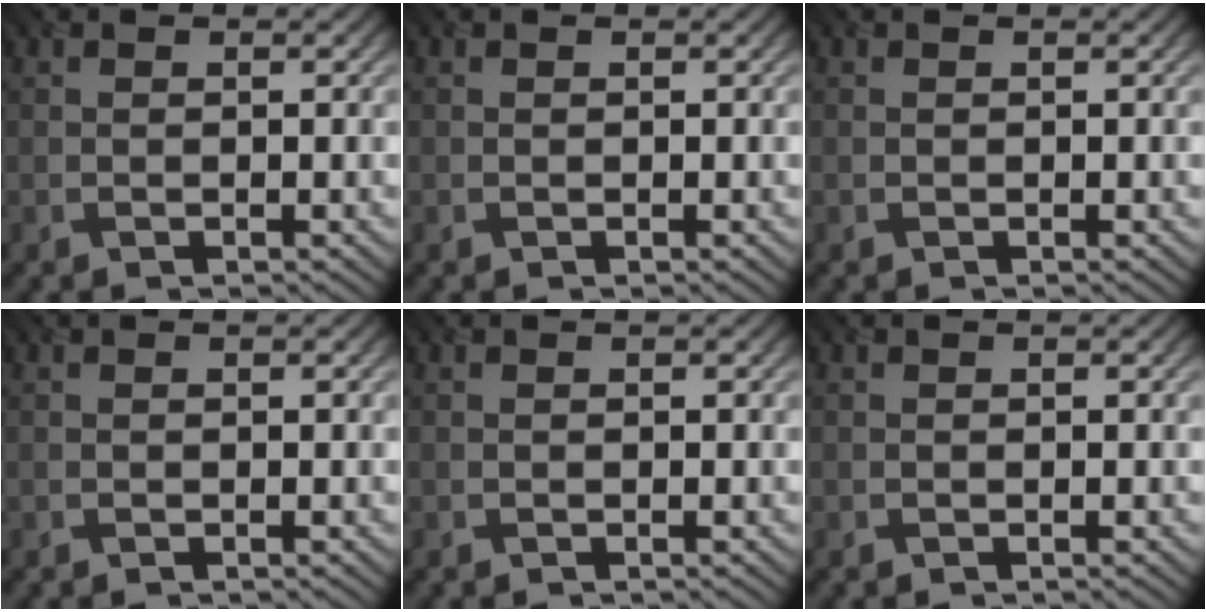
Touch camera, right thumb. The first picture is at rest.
{"total": 0.0}
{"total": 0.0}
{"total": 0.0}
{"total": 0.0}
{"total": 0.0}